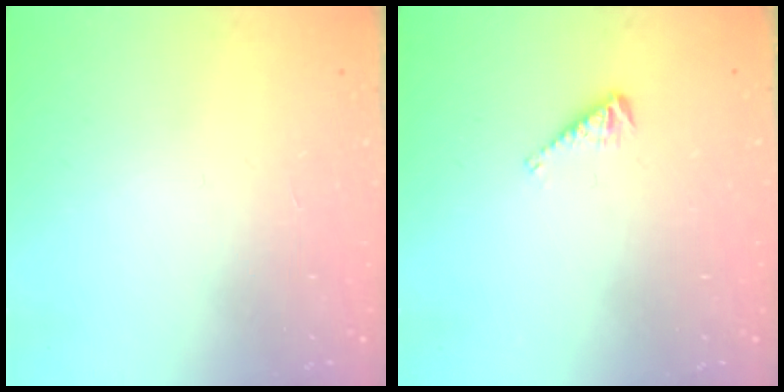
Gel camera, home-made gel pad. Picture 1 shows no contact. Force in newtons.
{"total": 3.2, "press": 3.2, "slide": 0.5}